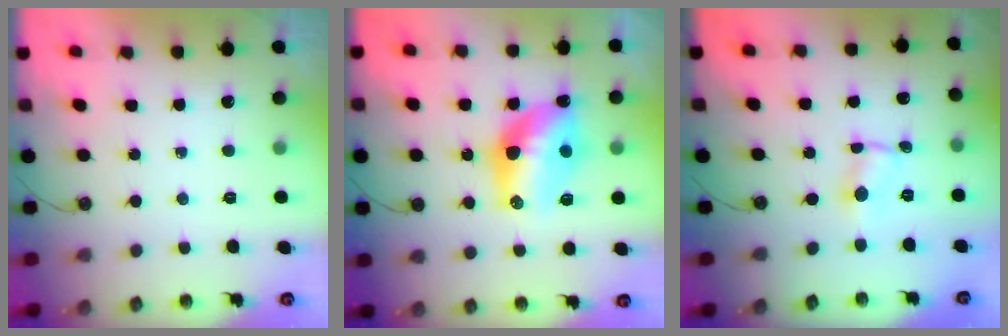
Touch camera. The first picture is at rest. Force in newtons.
{"total": 13.6, "press": 13.5, "slide": 1.2}
{"total": 1.1, "press": 1.1, "slide": 0.2}